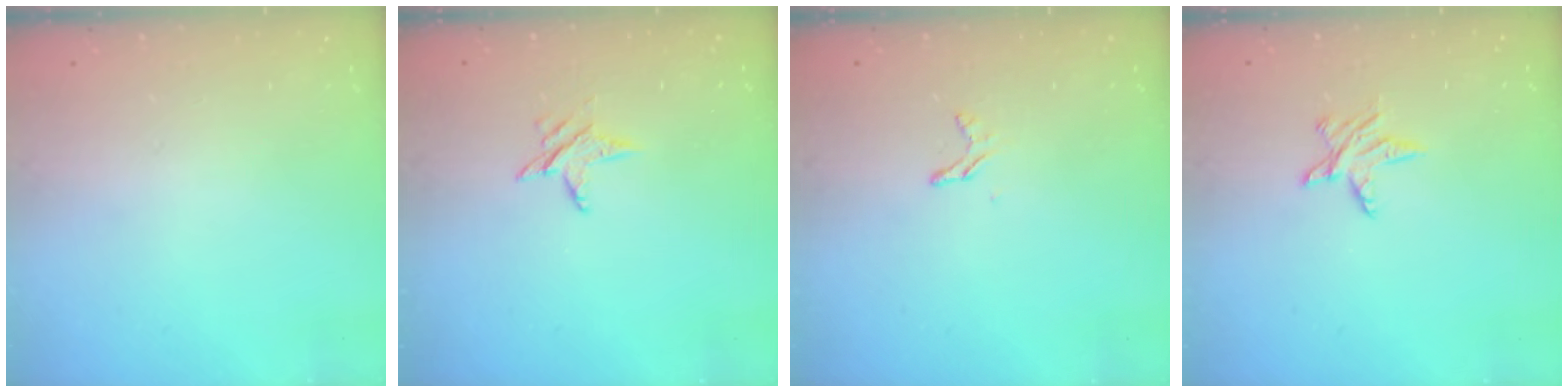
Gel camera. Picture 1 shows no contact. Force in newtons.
{"total": 4.4, "press": 4.3, "slide": 0.5}
{"total": 3.1, "press": 3.1, "slide": 0.2}
{"total": 5.2, "press": 5.2, "slide": 0.6}